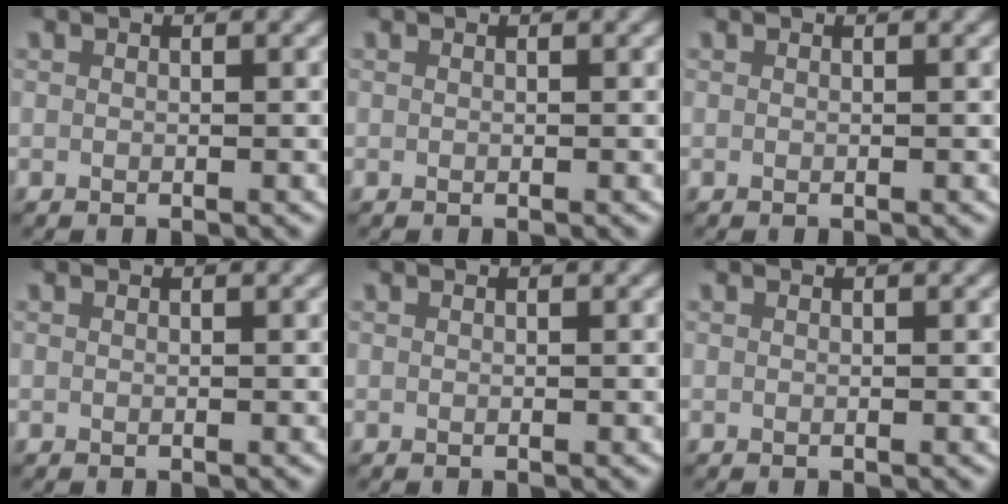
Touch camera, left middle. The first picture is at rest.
{"total": 0.0}
{"total": 0.0}
{"total": 0.0}
{"total": 0.0}
{"total": 0.0}